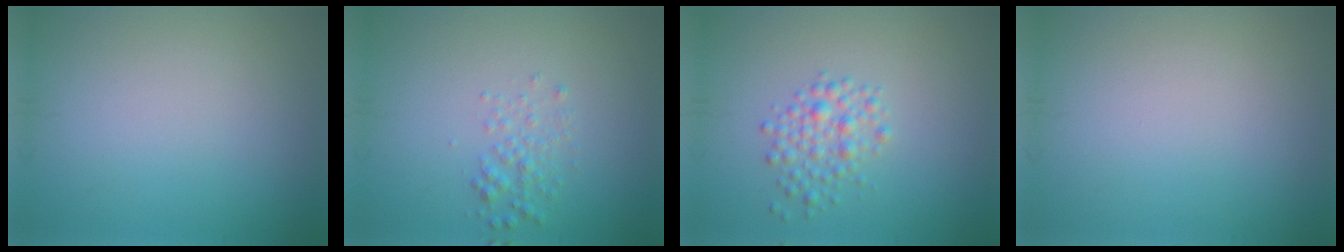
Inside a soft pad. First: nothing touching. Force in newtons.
{"total": 1.6, "press": 1.6, "slide": 0.0}
{"total": 2.4, "press": 2.4, "slide": 0.1}
{"total": 0.0}